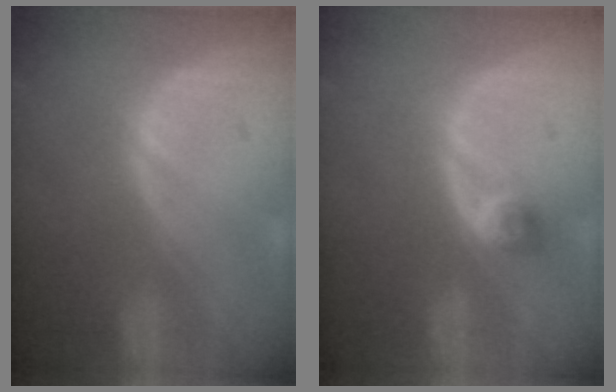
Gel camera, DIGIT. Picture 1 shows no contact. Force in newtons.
{"total": 2.6, "press": 2.2, "slide": 1.4}